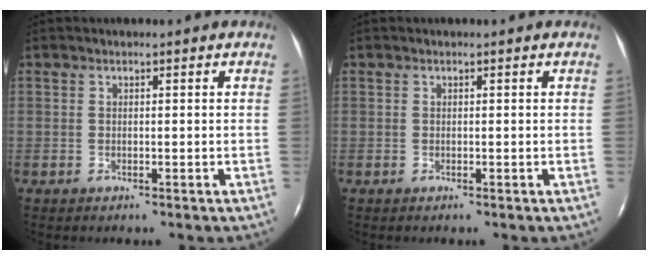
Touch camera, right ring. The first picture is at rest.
{"total": 0.0}